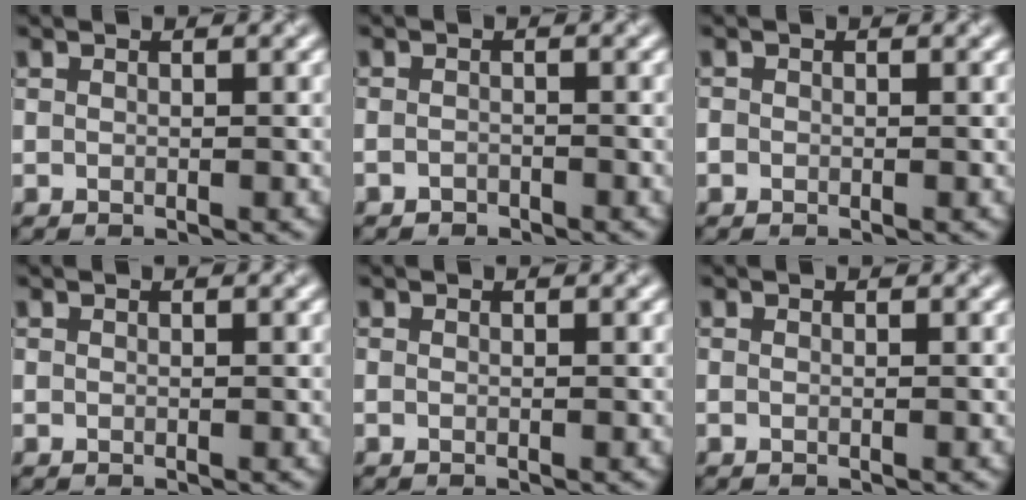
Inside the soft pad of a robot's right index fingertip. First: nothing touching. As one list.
[{"total": 1.0, "force": [-1.0, 0.2, 0.1], "torque": [-0.004, -0.001, -0.018]}, {"total": 0.7, "force": [-0.5, 0.5, 0.1], "torque": [0.002, -0.006, -0.012]}, {"total": 0.0}, {"total": 0.0}, {"total": 0.0}]